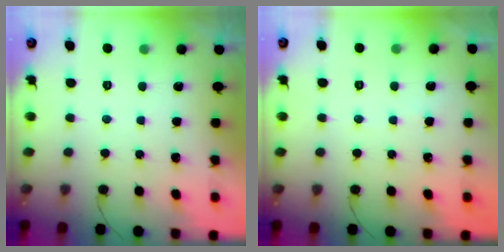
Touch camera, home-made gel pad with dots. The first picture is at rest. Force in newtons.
{"total": 1.9, "press": 1.9, "slide": 0.2}